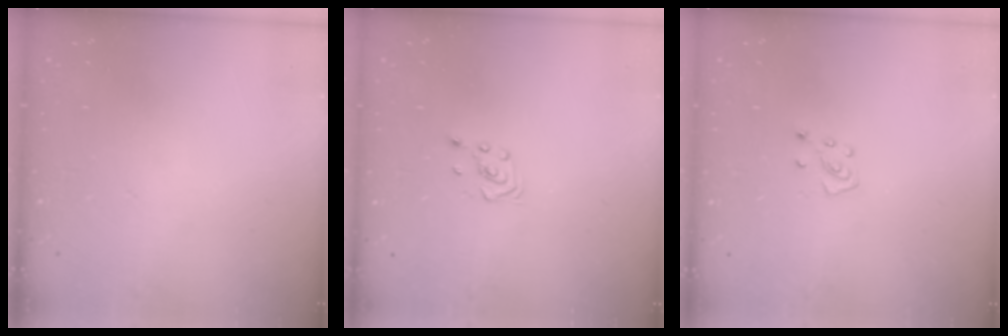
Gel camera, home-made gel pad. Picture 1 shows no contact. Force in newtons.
{"total": 2.6, "press": 2.4, "slide": 1.0}
{"total": 5.4, "press": 5.4, "slide": 0.6}